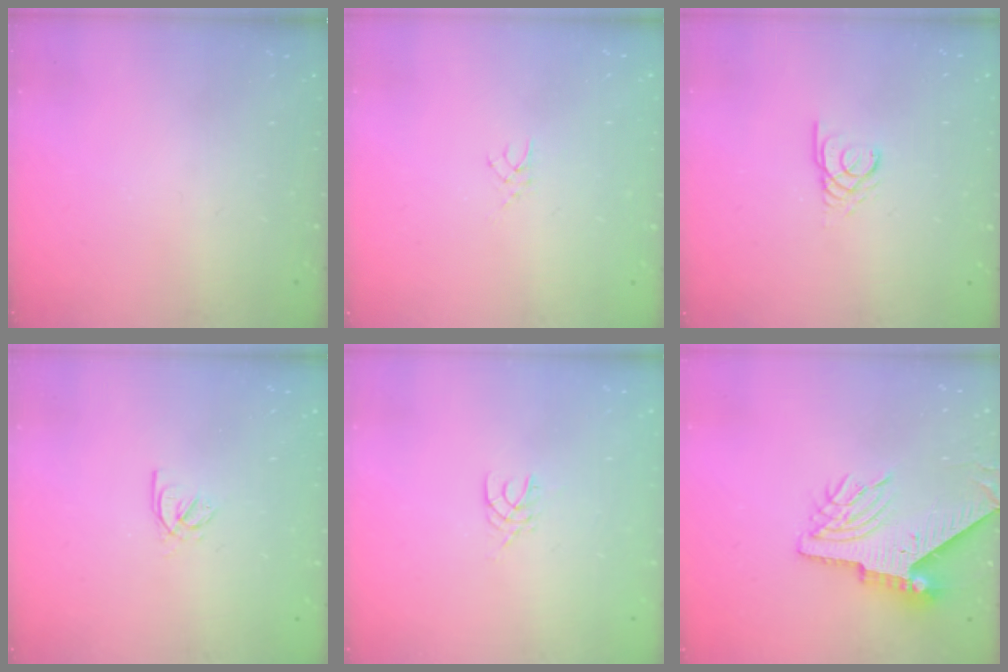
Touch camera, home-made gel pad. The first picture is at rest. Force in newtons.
{"total": 2.1, "press": 2.1, "slide": 0.3}
{"total": 2.4, "press": 2.4, "slide": 0.1}
{"total": 2.0, "press": 2.0, "slide": 0.4}
{"total": 2.5, "press": 2.5, "slide": 0.4}
{"total": 9.5, "press": 9.4, "slide": 1.3}